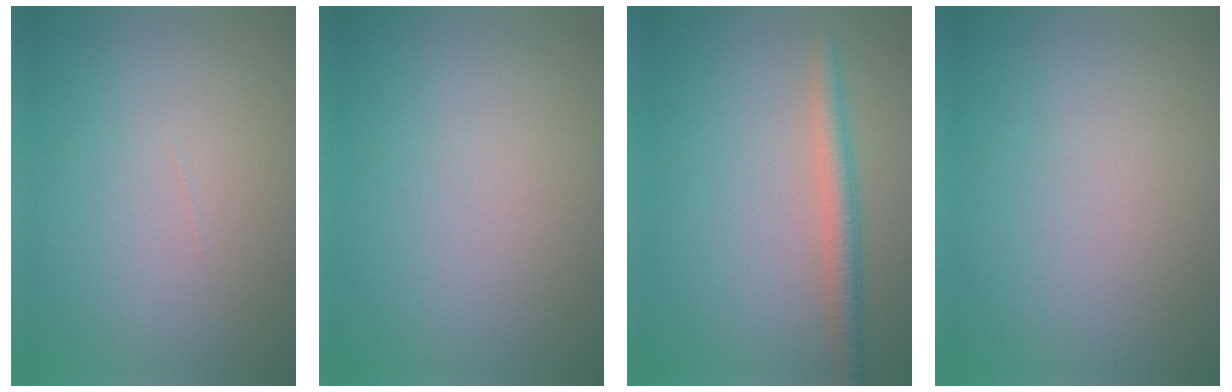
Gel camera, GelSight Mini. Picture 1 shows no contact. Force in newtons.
{"total": 0.0}
{"total": 2.7, "press": 2.7, "slide": 0.2}
{"total": 0.0}